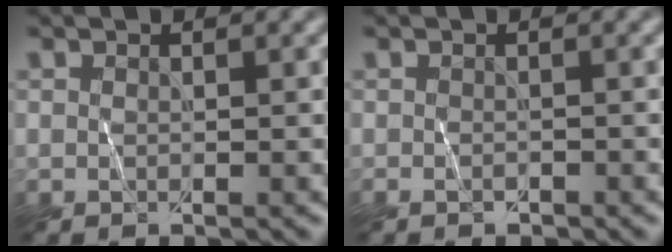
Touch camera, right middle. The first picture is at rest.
{"total": 0.8, "force": [-0.7, 0.2, 0.3], "torque": [-0.007, 0.000, -0.012]}